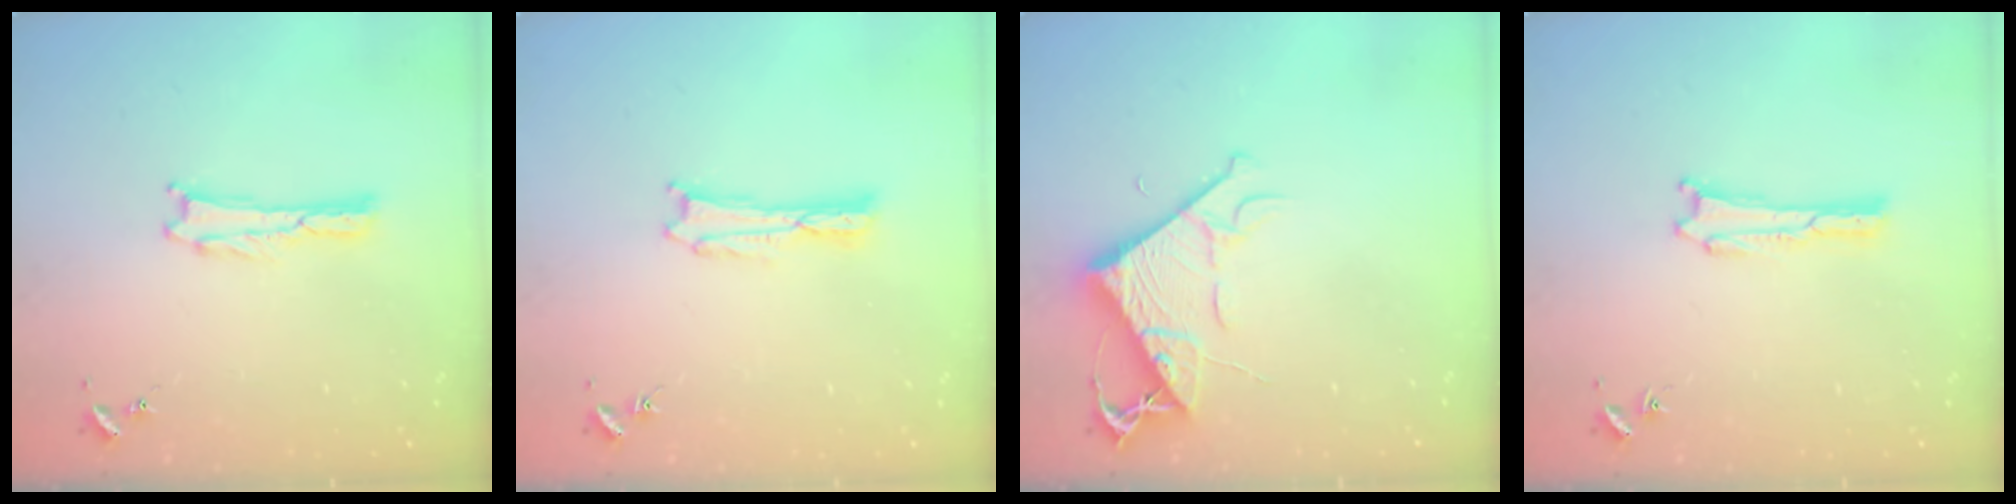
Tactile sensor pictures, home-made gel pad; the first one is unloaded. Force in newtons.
{"total": 0.5, "press": 0.5, "slide": 0.2}
{"total": 8.0, "press": 7.9, "slide": 0.8}
{"total": 0.0}